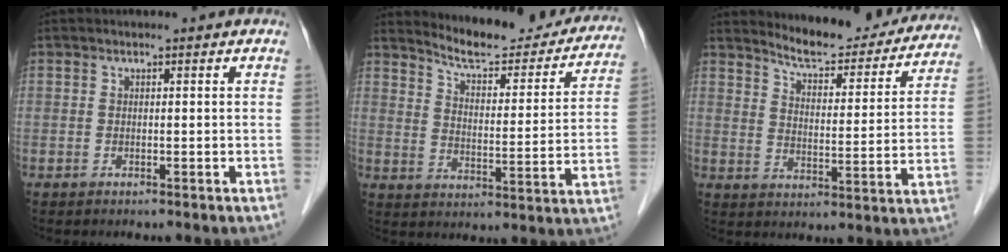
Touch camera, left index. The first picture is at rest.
{"total": 17.9, "force": [16.8, 3.6, 5.1], "torque": [-0.059, -0.037, 0.213]}
{"total": 16.1, "force": [15.1, 3.4, 4.3], "torque": [-0.046, -0.025, 0.188]}